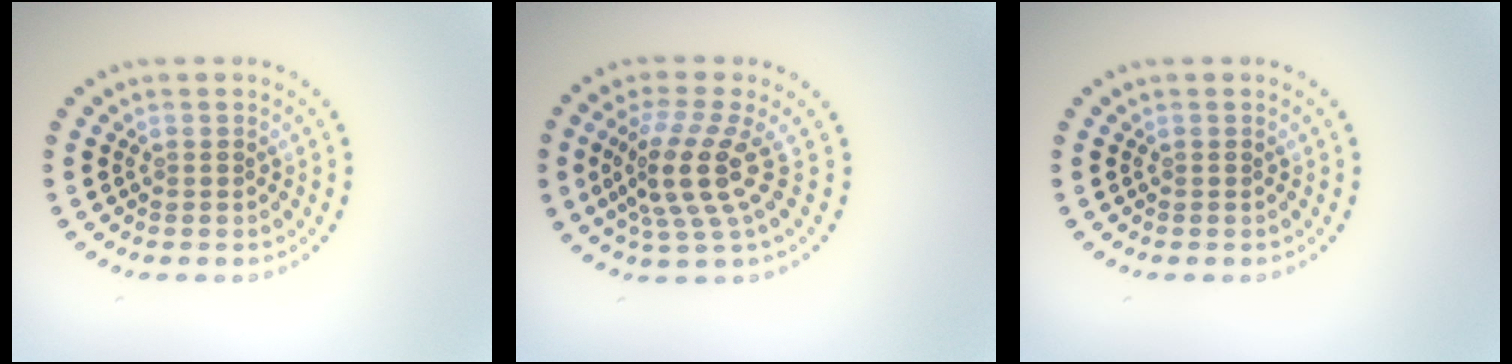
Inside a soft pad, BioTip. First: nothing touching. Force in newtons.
{"total": 4.6, "press": 3.4, "slide": 3.0}
{"total": 0.0}